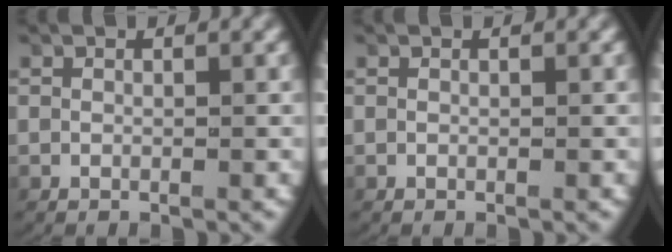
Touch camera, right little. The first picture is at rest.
{"total": 0.0}